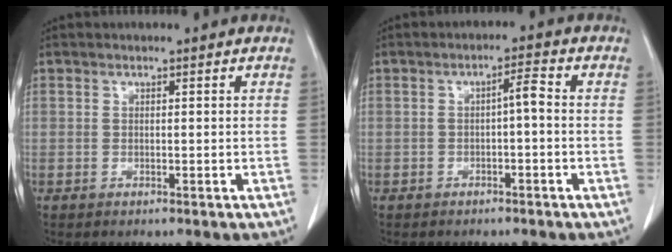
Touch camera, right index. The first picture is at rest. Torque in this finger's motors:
{"motor_torque": [0.37, -0.32, 0.08, 0.04]}